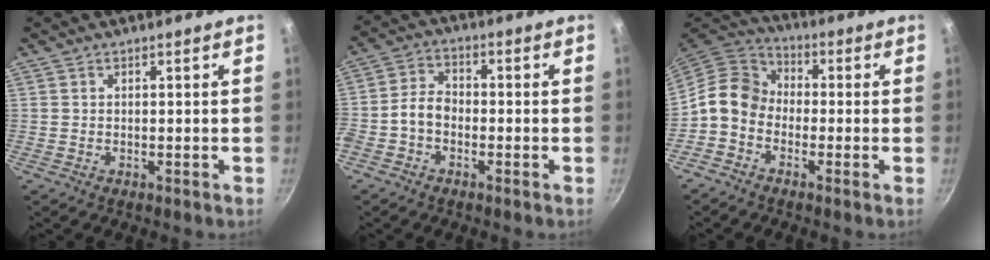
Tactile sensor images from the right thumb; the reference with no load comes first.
{"total": 5.2, "force": [-2.0, 3.6, 3.1], "torque": [-0.054, 0.031, -0.052]}
{"total": 8.7, "force": [-2.1, 7.0, 4.8], "torque": [-0.064, 0.039, -0.067]}